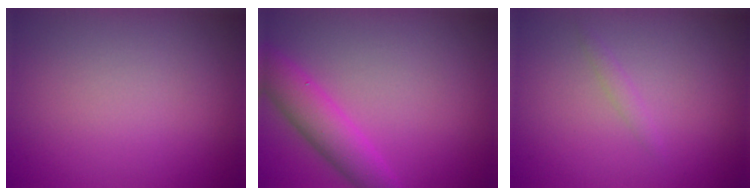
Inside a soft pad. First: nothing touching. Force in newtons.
{"total": 3.9, "press": 3.9, "slide": 0.2}
{"total": 0.8, "press": 0.8, "slide": 0.1}